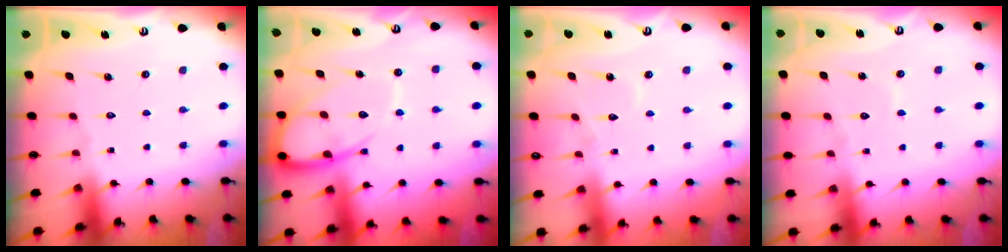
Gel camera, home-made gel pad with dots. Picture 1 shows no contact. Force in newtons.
{"total": 13.6, "press": 13.5, "slide": 1.3}
{"total": 4.1, "press": 4.1, "slide": 0.5}
{"total": 4.3, "press": 4.3, "slide": 0.5}